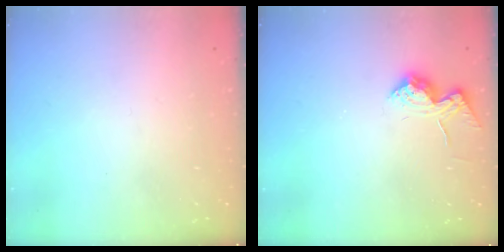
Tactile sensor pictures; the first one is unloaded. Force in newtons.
{"total": 11.8, "press": 11.8, "slide": 0.5}